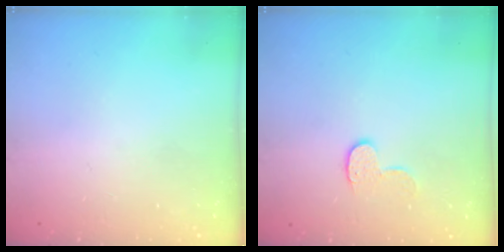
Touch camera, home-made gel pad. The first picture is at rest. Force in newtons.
{"total": 6.9, "press": 6.9, "slide": 0.1}